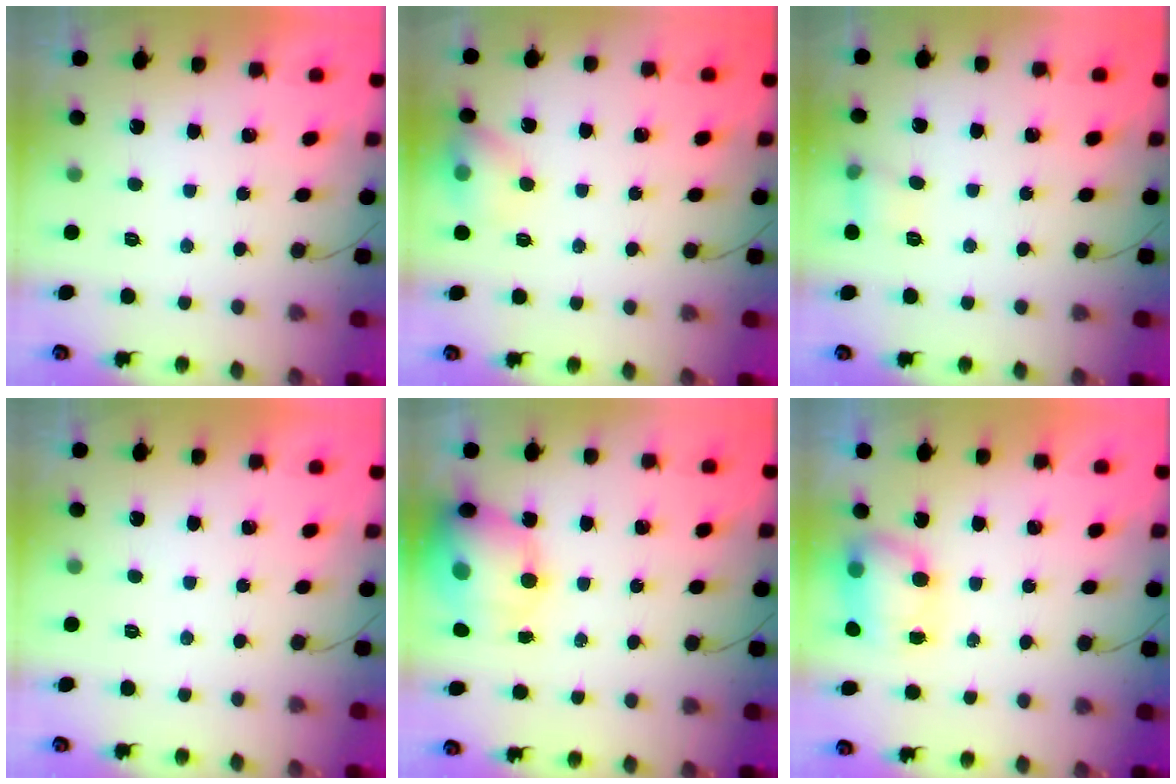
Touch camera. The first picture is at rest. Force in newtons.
{"total": 8.1, "press": 8.0, "slide": 1.5}
{"total": 5.8, "press": 5.6, "slide": 1.7}
{"total": 0.0}
{"total": 16.2, "press": 15.8, "slide": 3.5}
{"total": 7.2, "press": 7.1, "slide": 1.2}